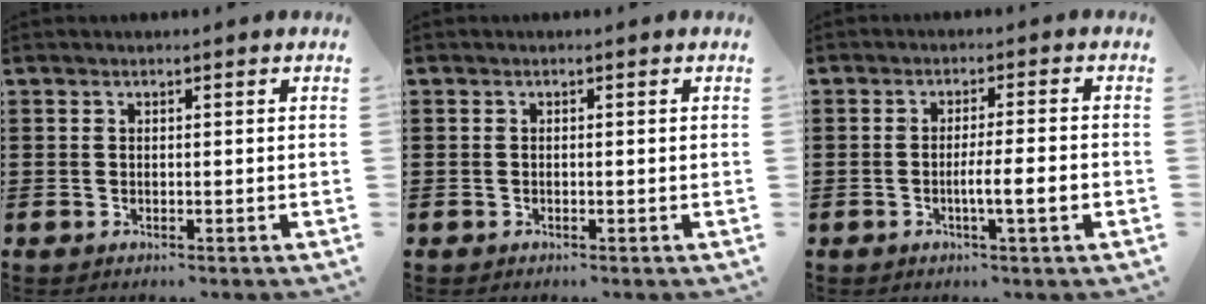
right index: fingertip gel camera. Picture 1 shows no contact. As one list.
[{"total": 0.0}, {"total": 4.8, "force": [-1.4, 0.0, 4.5], "torque": [-0.077, -0.008, -0.025]}]